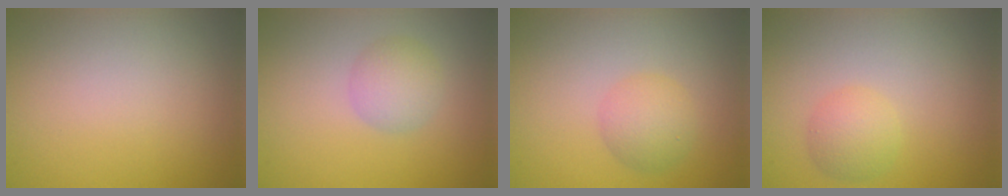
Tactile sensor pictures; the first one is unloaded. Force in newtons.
{"total": 2.5, "press": 2.5, "slide": 0.1}
{"total": 2.7, "press": 2.7, "slide": 0.1}
{"total": 2.4, "press": 2.4, "slide": 0.0}